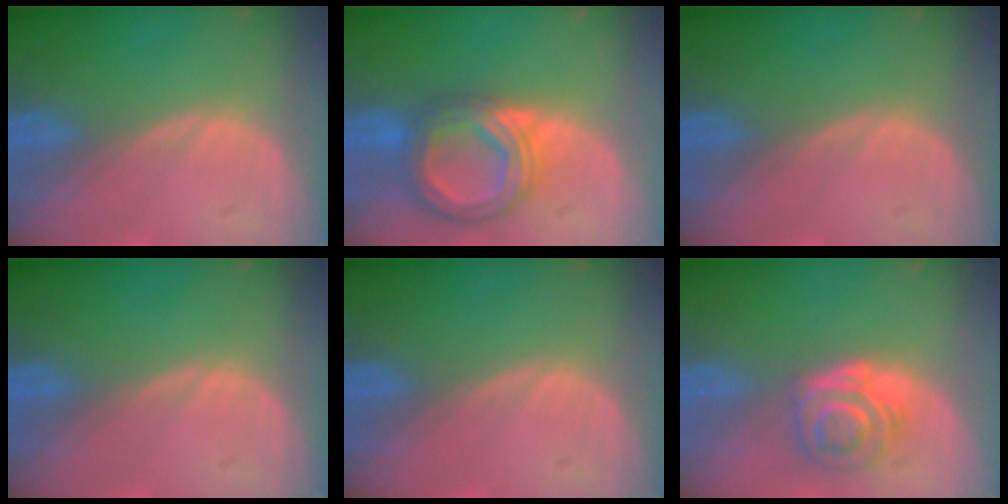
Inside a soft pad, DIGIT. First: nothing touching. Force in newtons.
{"total": 8.6, "press": 8.6, "slide": 0.7}
{"total": 0.0}
{"total": 0.0}
{"total": 0.0}
{"total": 6.2, "press": 5.2, "slide": 3.3}